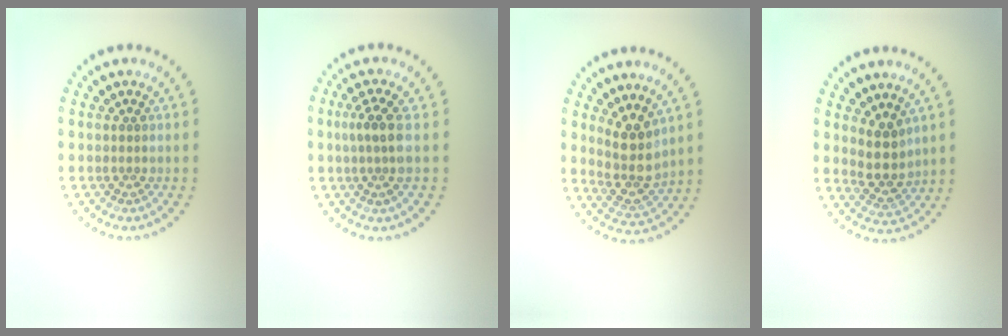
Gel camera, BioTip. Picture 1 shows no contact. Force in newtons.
{"total": 2.7, "press": 2.0, "slide": 1.7}
{"total": 3.6, "press": 2.9, "slide": 2.1}
{"total": 2.8, "press": 2.3, "slide": 1.6}